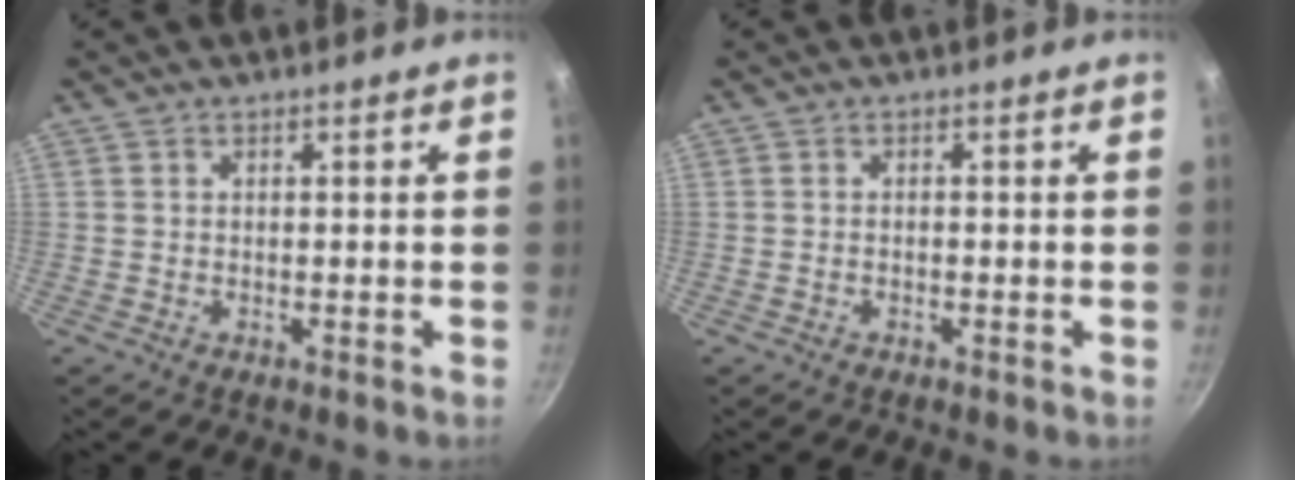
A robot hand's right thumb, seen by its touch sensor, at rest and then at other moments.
{"total": 0.6, "force": [-0.3, 0.3, 0.4], "torque": [-0.008, 0.004, -0.007]}